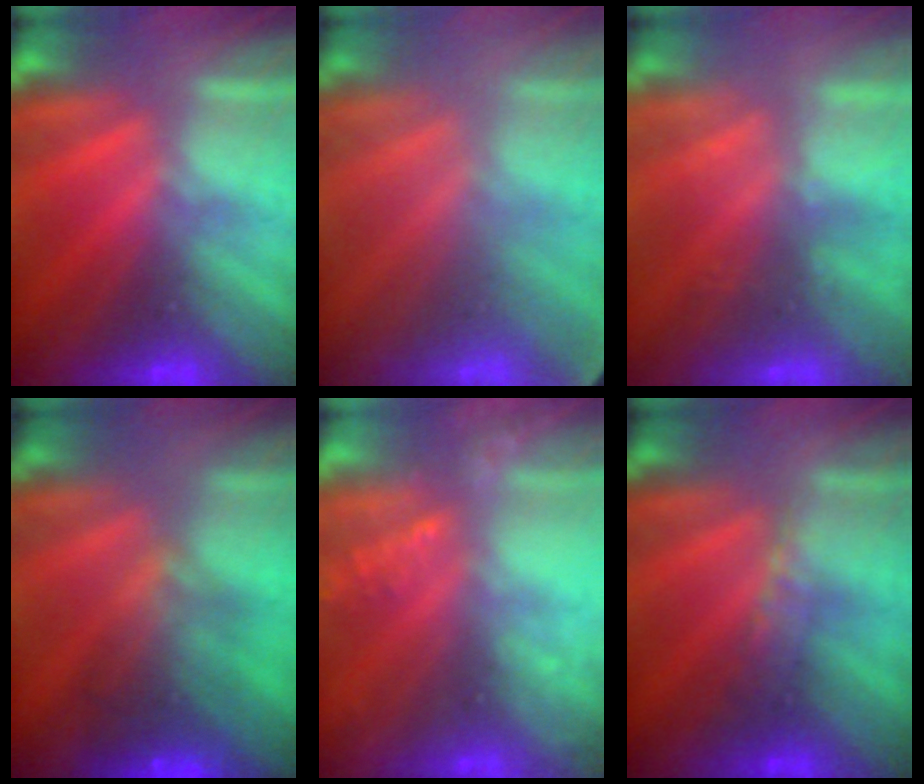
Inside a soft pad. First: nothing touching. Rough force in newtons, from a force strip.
{"total": 1.8}
{"total": 2.3}
{"total": 9.3}
{"total": 6.9}
{"total": 2.9}